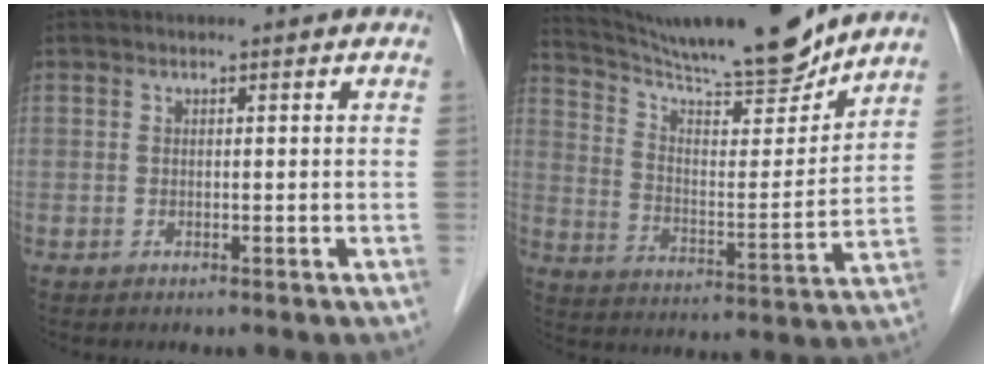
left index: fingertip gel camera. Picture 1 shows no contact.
{"total": 18.9, "force": [17.2, 0.9, 7.9], "torque": [-0.136, -0.015, 0.271]}